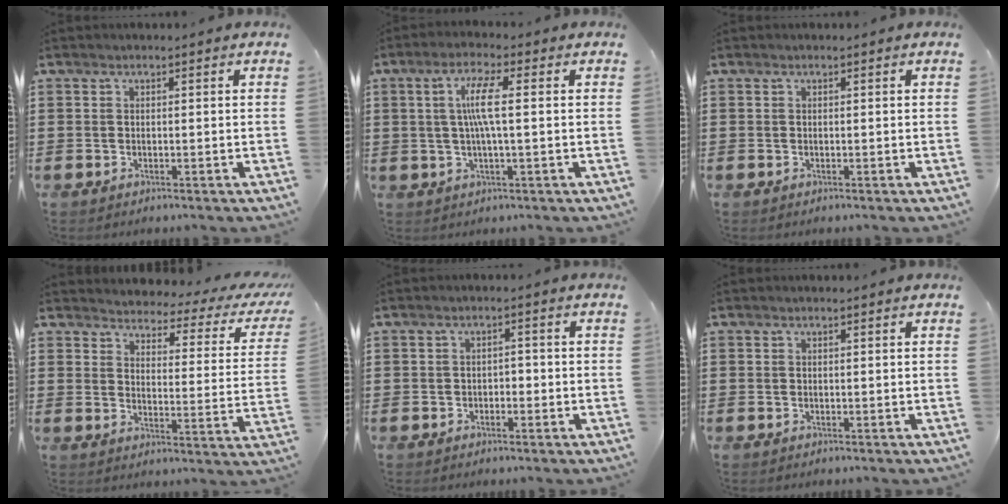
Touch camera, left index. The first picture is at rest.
{"total": 5.7, "force": [0.5, 1.0, 5.6], "torque": [-0.115, 0.001, 0.002]}
{"total": 0.0}
{"total": 2.6, "force": [2.5, 0.6, 0.6], "torque": [-0.025, -0.027, 0.033]}
{"total": 1.5, "force": [-1.1, 0.9, 0.5], "torque": [-0.015, 0.003, -0.026]}
{"total": 0.0}